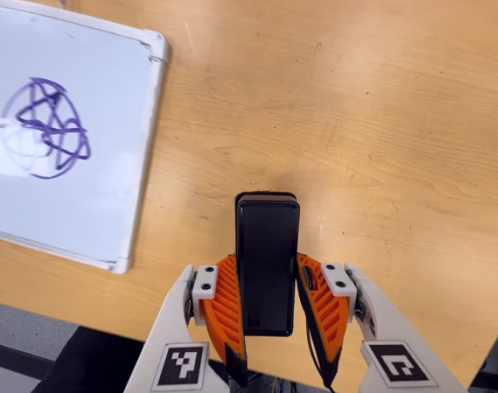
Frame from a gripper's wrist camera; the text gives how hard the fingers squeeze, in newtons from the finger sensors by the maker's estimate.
{"total": 4.0, "left": 2.4, "right": 5.6}